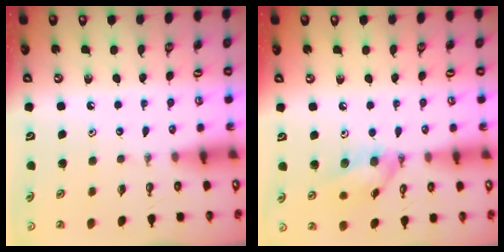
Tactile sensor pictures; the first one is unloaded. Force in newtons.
{"total": 11.3, "press": 11.3, "slide": 0.7}